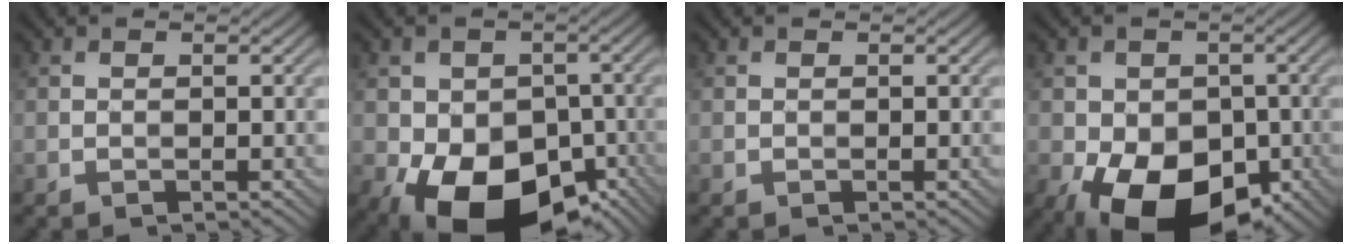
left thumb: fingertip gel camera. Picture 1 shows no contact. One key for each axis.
{"total": 15.0, "fx": -6.3, "fy": 10.3, "fz": 8.8, "tx": -0.128, "ty": -0.030, "tz": -0.099}
{"total": 0.0}
{"total": 13.4, "fx": -5.5, "fy": 8.8, "fz": 8.4, "tx": -0.117, "ty": -0.027, "tz": -0.085}